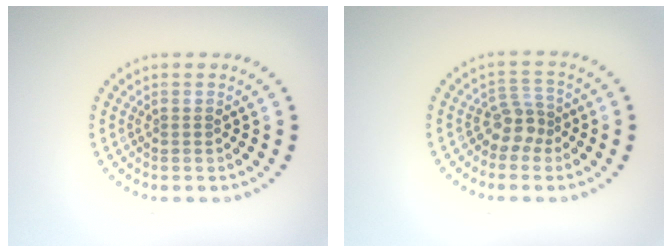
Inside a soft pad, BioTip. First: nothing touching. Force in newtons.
{"total": 2.4, "press": 1.8, "slide": 1.5}